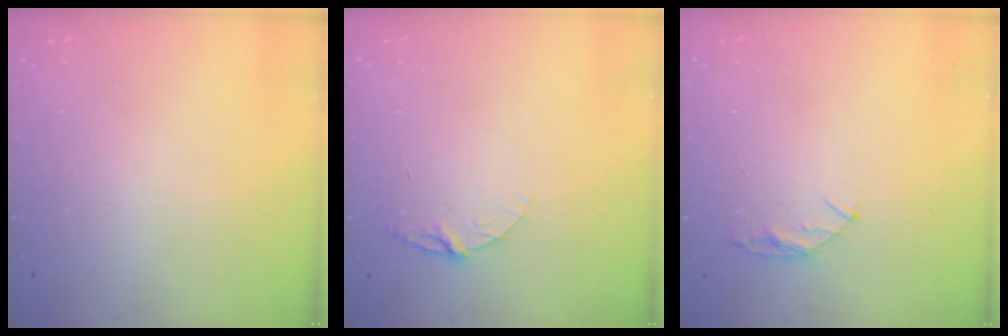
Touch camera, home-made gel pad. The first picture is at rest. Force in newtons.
{"total": 6.0, "press": 6.0, "slide": 0.6}
{"total": 5.1, "press": 5.1, "slide": 0.5}